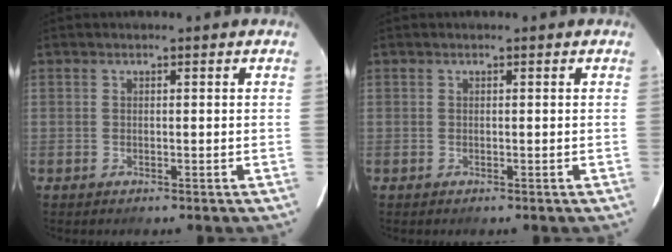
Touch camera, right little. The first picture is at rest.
{"total": 0.0}